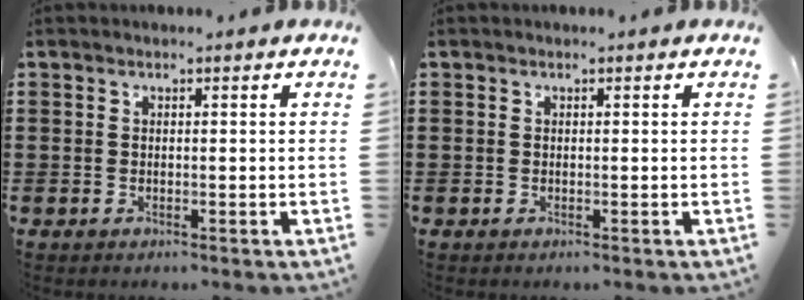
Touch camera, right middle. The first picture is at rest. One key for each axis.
{"total": 0.0}